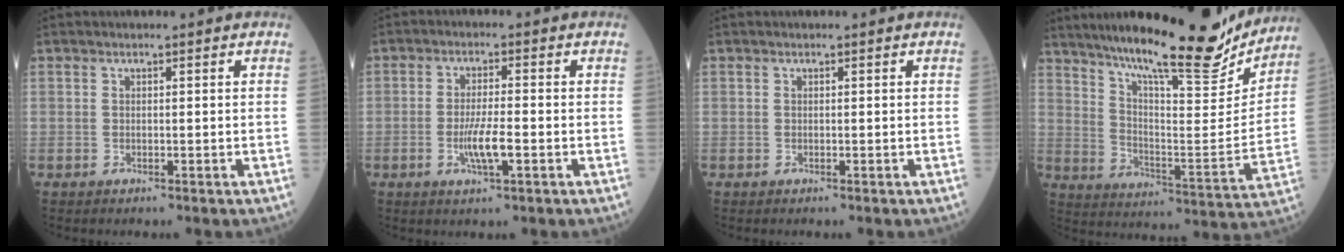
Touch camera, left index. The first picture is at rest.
{"total": 4.7, "force": [-1.6, 0.7, 4.4], "torque": [-0.091, -0.009, -0.027]}
{"total": 0.0}
{"total": 23.5, "force": [20.0, 3.3, 11.9], "torque": [-0.197, -0.031, 0.290]}